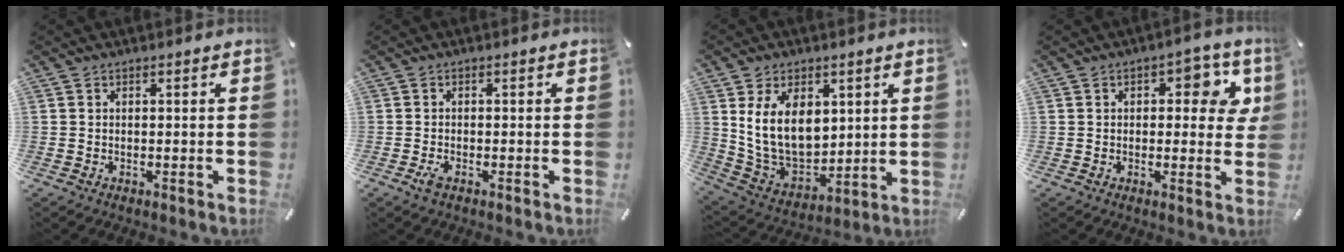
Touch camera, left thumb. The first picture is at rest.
{"total": 1.8, "force": [-1.0, 0.6, 1.4], "torque": [-0.032, -0.001, -0.019]}
{"total": 14.5, "force": [4.6, 10.1, 9.2], "torque": [-0.198, -0.025, 0.085]}
{"total": 8.2, "force": [2.7, 4.4, 6.4], "torque": [-0.072, -0.007, 0.037]}